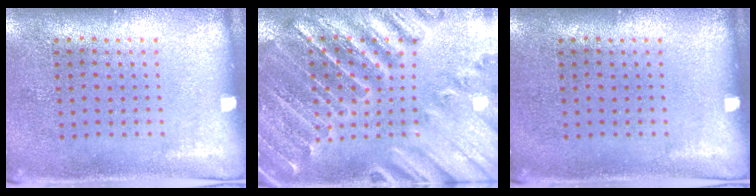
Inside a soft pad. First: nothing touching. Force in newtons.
{"total": 2.8, "press": 2.7, "slide": 0.3}
{"total": 0.0}